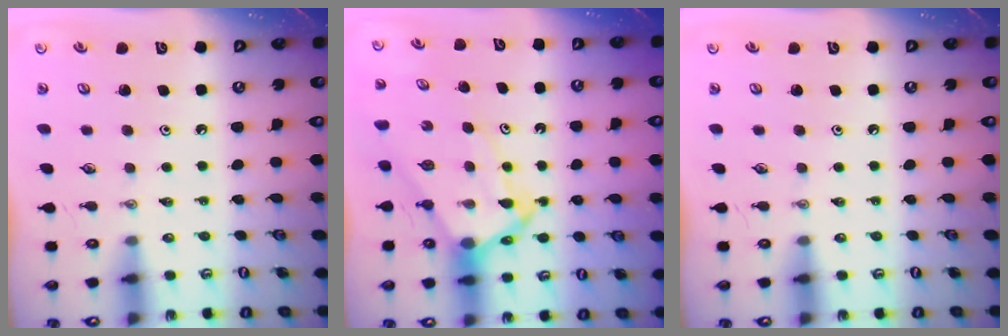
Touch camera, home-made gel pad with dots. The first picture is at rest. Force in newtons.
{"total": 9.5, "press": 9.5, "slide": 0.8}
{"total": 0.0}